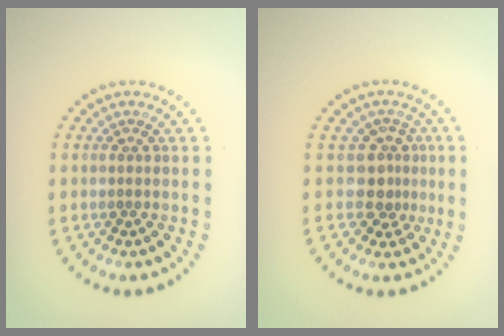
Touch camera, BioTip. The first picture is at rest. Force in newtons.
{"total": 2.6, "press": 1.9, "slide": 1.8}